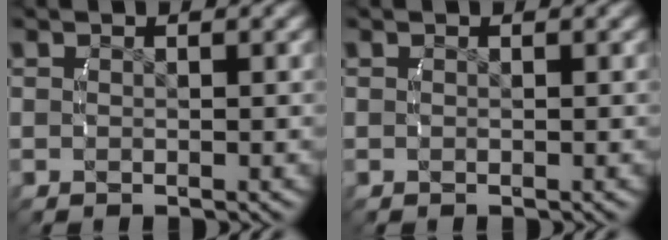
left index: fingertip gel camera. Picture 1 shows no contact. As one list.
[{"total": 0.0}]